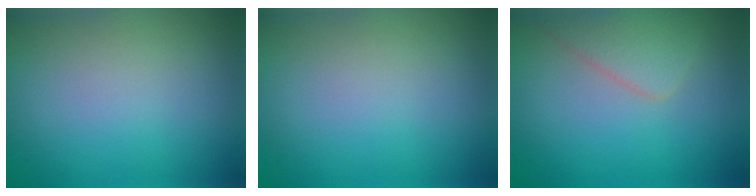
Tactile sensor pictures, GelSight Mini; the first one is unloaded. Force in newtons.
{"total": 0.0}
{"total": 2.9, "press": 2.9, "slide": 0.2}